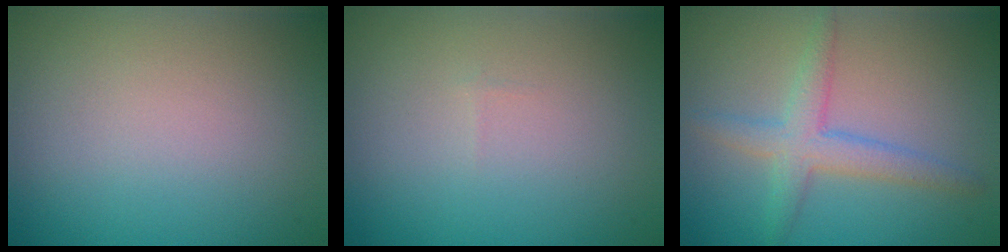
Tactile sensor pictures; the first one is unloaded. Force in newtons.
{"total": 0.0}
{"total": 3.2, "press": 3.2, "slide": 0.2}